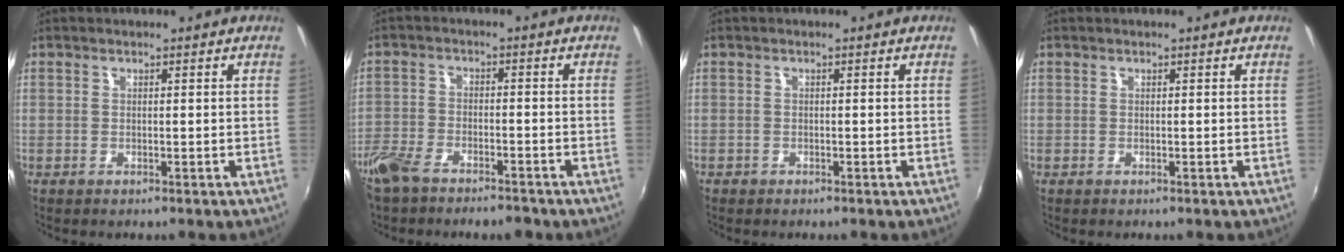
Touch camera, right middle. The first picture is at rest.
{"total": 8.4, "force": [-6.7, 3.5, 3.8], "torque": [-0.102, -0.012, -0.124]}
{"total": 0.8, "force": [-0.6, 0.5, 0.0], "torque": [-0.003, -0.002, -0.011]}
{"total": 0.0}